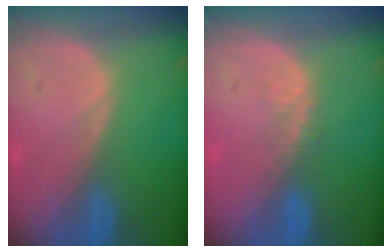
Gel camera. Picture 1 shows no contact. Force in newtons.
{"total": 2.2, "press": 1.6, "slide": 1.5}